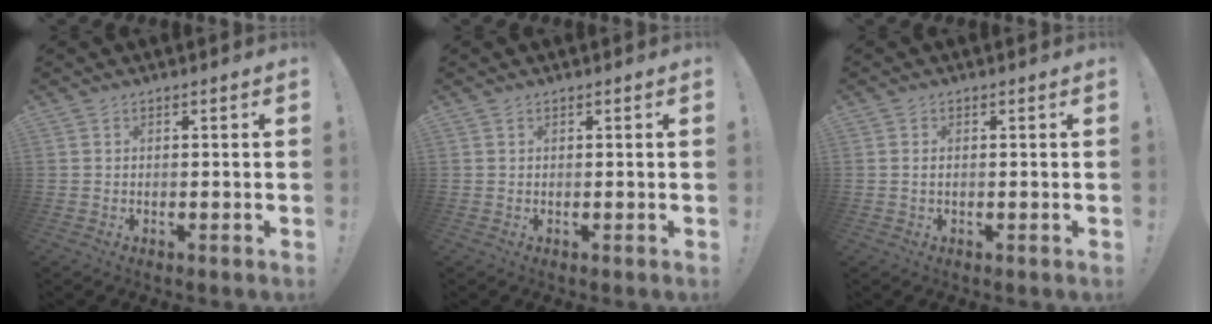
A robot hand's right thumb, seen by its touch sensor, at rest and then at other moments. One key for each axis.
{"total": 0.0}
{"total": 0.8, "fx": 0.2, "fy": 0.2, "fz": 0.7, "tx": -0.021, "ty": 0.005, "tz": 0.005}